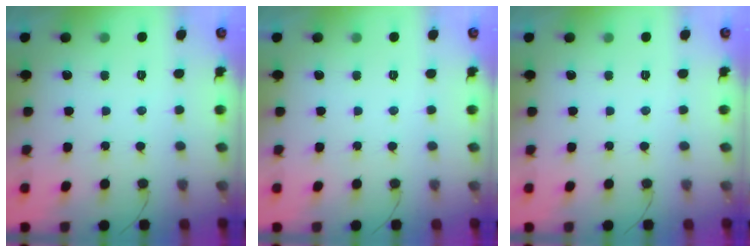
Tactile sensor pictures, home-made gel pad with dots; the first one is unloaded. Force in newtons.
{"total": 0.0}
{"total": 0.0}